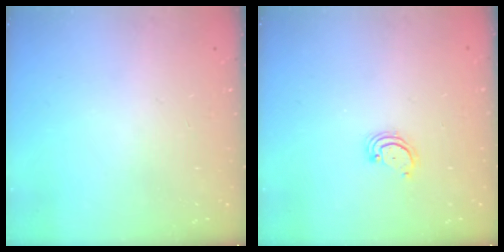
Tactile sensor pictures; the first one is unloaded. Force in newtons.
{"total": 2.5, "press": 2.5, "slide": 0.3}